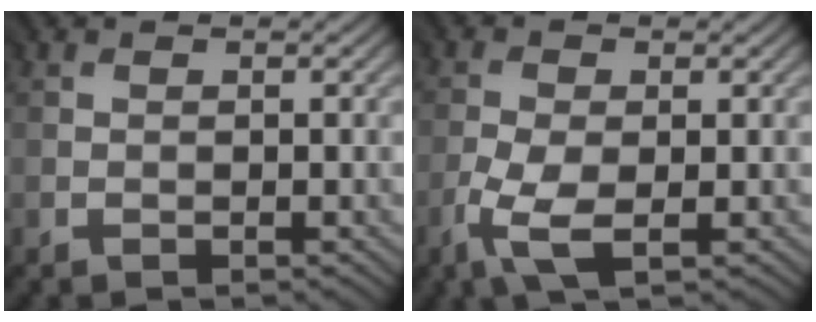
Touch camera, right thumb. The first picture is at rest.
{"total": 4.4, "force": [-2.1, 1.6, 3.5], "torque": [-0.092, -0.004, -0.046]}